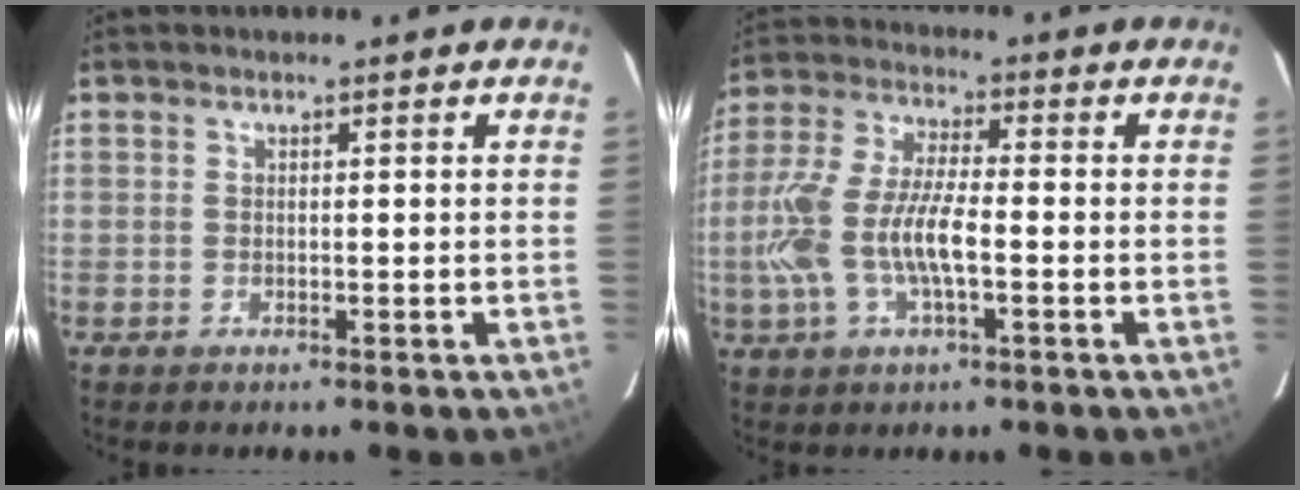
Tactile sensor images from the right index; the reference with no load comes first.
{"total": 12.9, "force": [-2.9, 4.5, 11.8], "torque": [-0.255, 0.000, -0.057]}